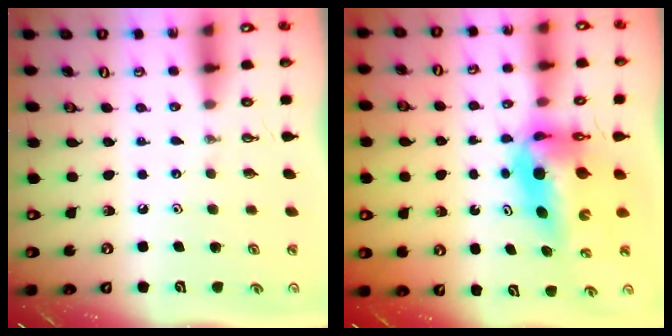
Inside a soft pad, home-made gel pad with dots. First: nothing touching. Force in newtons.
{"total": 9.3, "press": 8.3, "slide": 4.1}